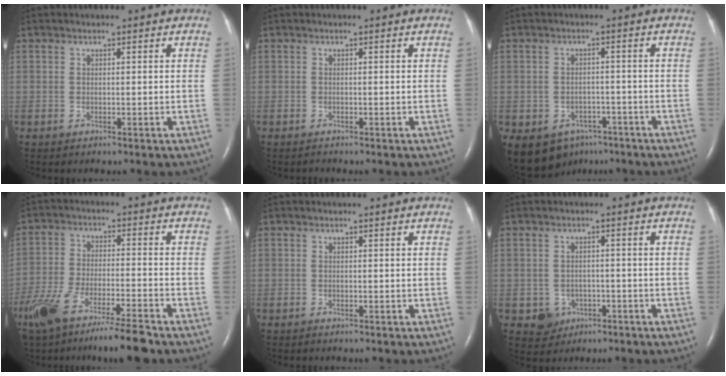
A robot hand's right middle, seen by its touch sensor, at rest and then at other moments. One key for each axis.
{"total": 0.0}
{"total": 10.8, "fx": -6.6, "fy": 7.9, "fz": 3.3, "tx": -0.082, "ty": 0.004, "tz": -0.080}
{"total": 14.8, "fx": -11.3, "fy": 1.1, "fz": 9.5, "tx": -0.193, "ty": -0.042, "tz": -0.198}
{"total": 0.0}
{"total": 3.5, "fx": -1.4, "fy": 3.1, "fz": 0.4, "tx": -0.004, "ty": 0.010, "tz": -0.013}